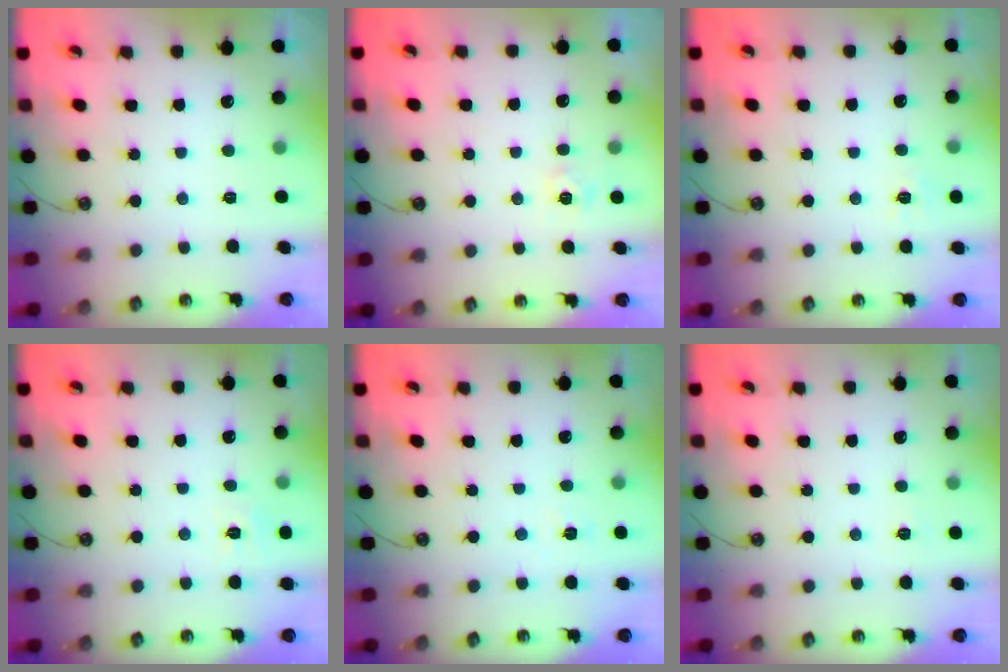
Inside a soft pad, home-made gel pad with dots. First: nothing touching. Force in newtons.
{"total": 3.5, "press": 3.4, "slide": 0.5}
{"total": 6.4, "press": 6.3, "slide": 0.6}
{"total": 5.6, "press": 5.6, "slide": 0.1}
{"total": 2.6, "press": 2.6, "slide": 0.2}
{"total": 2.6, "press": 2.6, "slide": 0.3}